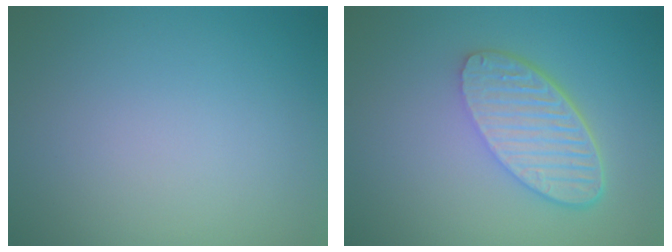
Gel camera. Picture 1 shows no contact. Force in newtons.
{"total": 5.6, "press": 4.2, "slide": 3.7}